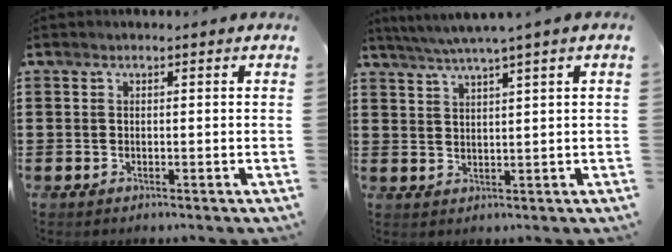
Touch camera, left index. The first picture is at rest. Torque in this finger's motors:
{"motor_torque": [2.14, 0.00, 0.60, 0.15]}